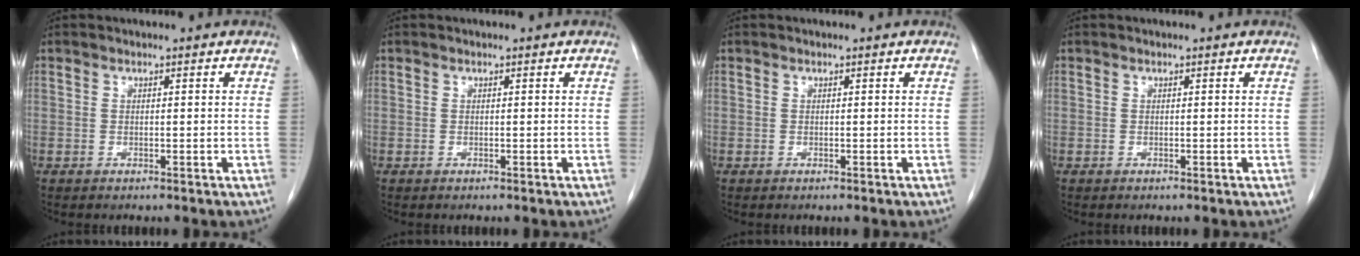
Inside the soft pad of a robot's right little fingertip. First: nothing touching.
{"total": 0.0}
{"total": 0.0}
{"total": 0.0}